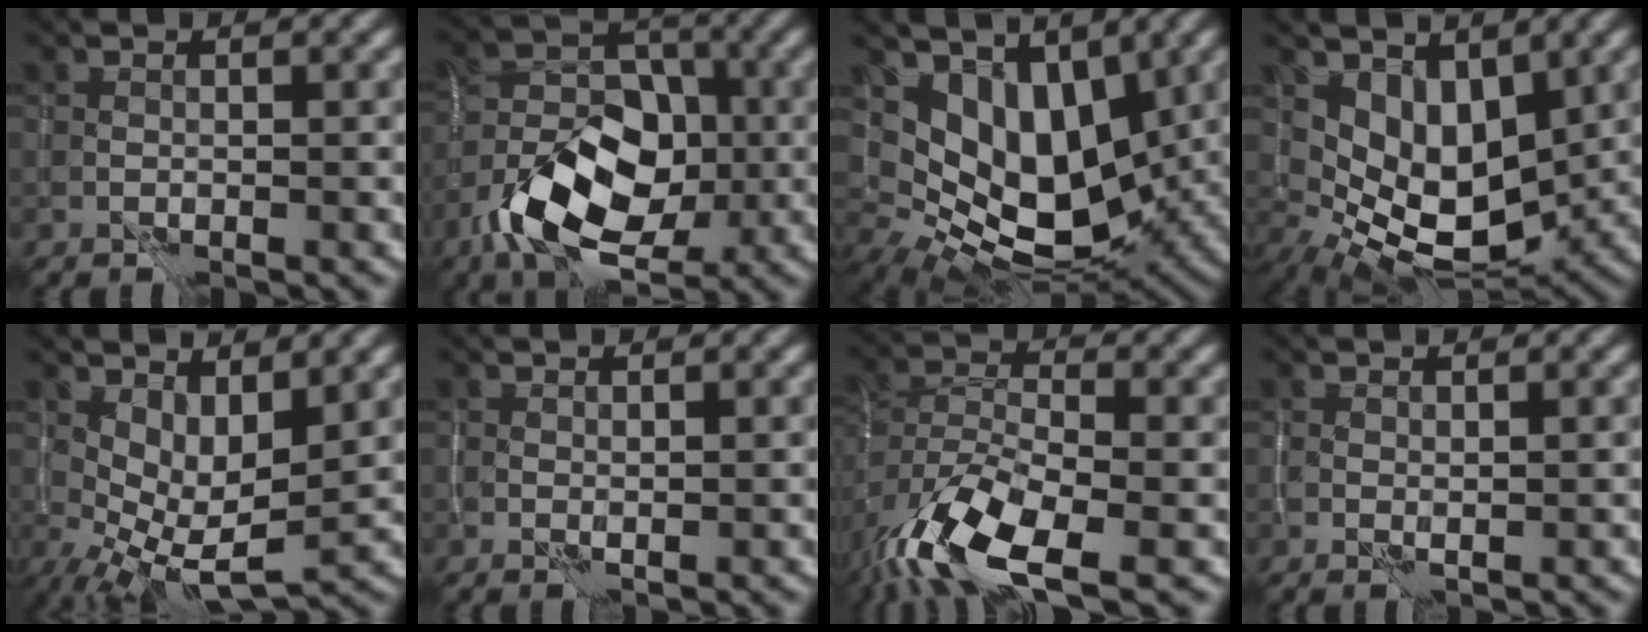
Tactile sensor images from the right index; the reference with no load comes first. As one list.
[{"total": 9.6, "force": [-3.8, 5.8, 6.6], "torque": [-0.119, -0.001, -0.065]}, {"total": 8.8, "force": [2.8, 5.4, 6.3], "torque": [-0.111, -0.025, 0.049]}, {"total": 6.1, "force": [2.1, 3.5, 4.5], "torque": [-0.079, -0.022, 0.044]}, {"total": 5.0, "force": [1.4, 2.0, 4.3], "torque": [-0.078, -0.010, 0.034]}, {"total": 0.6, "force": [0.4, 0.3, 0.4], "torque": [-0.008, -0.004, 0.012]}, {"total": 10.0, "force": [-5.5, 3.9, 7.4], "torque": [-0.140, -0.011, -0.104]}, {"total": 0.9, "force": [0.5, 0.5, 0.6], "torque": [-0.011, -0.004, 0.013]}]